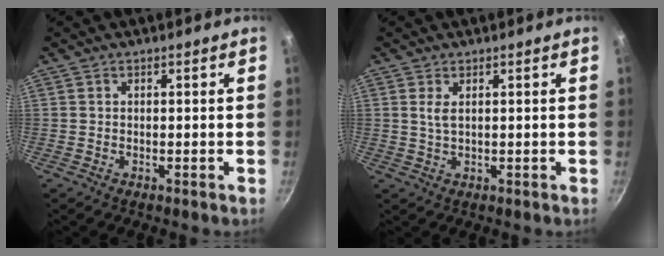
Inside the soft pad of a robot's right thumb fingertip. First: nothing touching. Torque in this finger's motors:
{"motor_torque": [-0.29, -0.30, 0.37, 0.17, 0.02]}